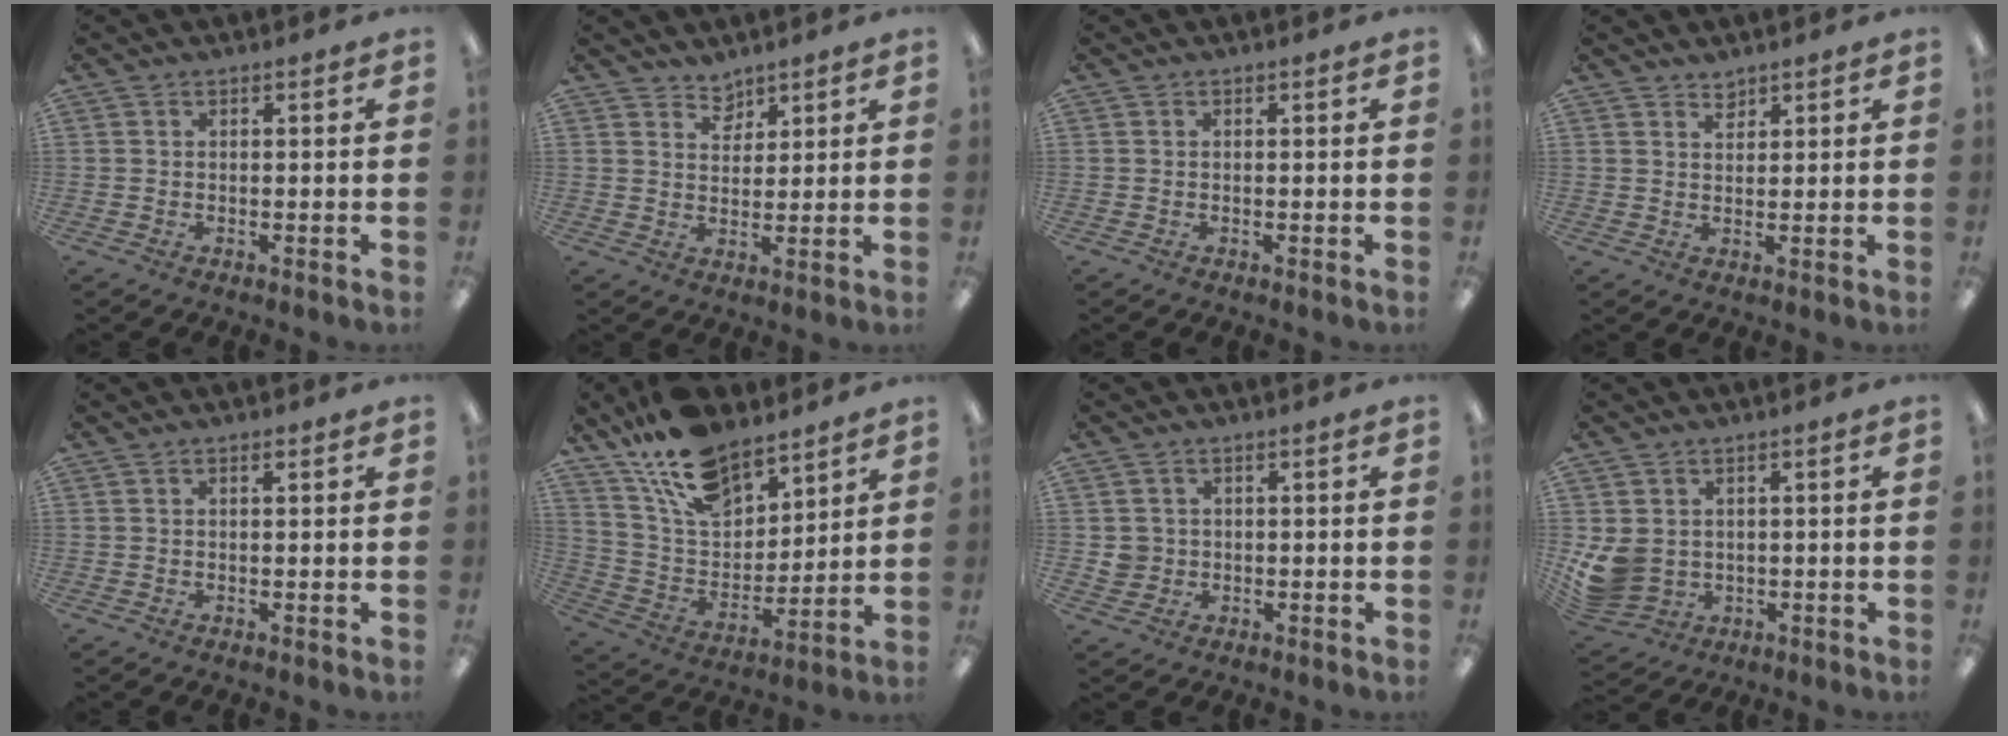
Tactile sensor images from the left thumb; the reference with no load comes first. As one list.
[{"total": 3.3, "force": [2.9, 1.5, 0.2], "torque": [0.007, -0.019, 0.053]}, {"total": 0.0}, {"total": 2.2, "force": [2.0, 0.8, 0.3], "torque": [0.000, -0.008, 0.036]}, {"total": 0.9, "force": [0.6, 0.3, 0.5], "torque": [-0.012, 0.002, 0.011]}, {"total": 16.8, "force": [12.7, 7.8, 7.7], "torque": [-0.161, -0.063, 0.235]}, {"total": 3.3, "force": [0.4, 3.3, 0.3], "torque": [-0.006, 0.005, 0.006]}, {"total": 7.0, "force": [0.6, 6.3, 3.1], "torque": [-0.082, 0.001, 0.016]}]